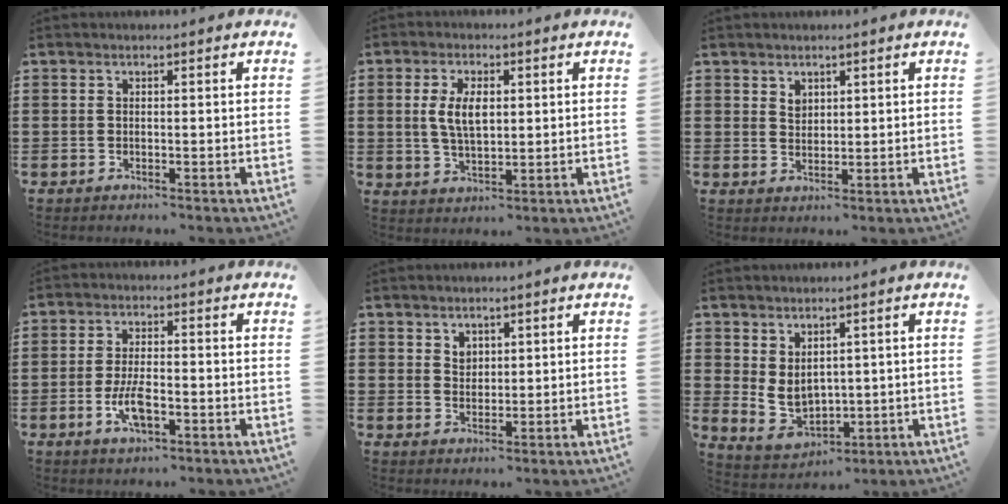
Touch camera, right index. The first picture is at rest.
{"total": 5.7, "force": [0.8, 2.8, 4.9], "torque": [-0.093, 0.007, 0.010]}
{"total": 1.7, "force": [1.3, 1.1, 0.3], "torque": [-0.008, 0.003, 0.025]}
{"total": 5.5, "force": [-1.9, 2.2, 4.7], "torque": [-0.105, -0.001, -0.041]}
{"total": 1.9, "force": [1.4, 1.3, 0.3], "torque": [-0.010, 0.005, 0.026]}
{"total": 5.1, "force": [1.3, 4.0, 2.9], "torque": [-0.078, -0.003, 0.021]}